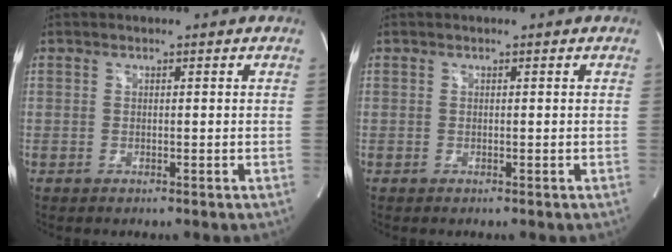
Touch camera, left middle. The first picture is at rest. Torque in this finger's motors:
{"motor_torque": [-0.04, -0.01, 0.02, 0.00]}